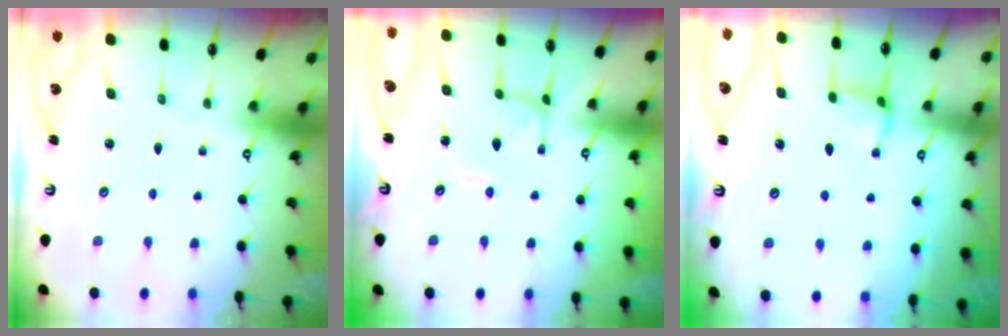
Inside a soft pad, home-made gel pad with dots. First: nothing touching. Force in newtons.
{"total": 2.1, "press": 2.1, "slide": 0.1}
{"total": 2.0, "press": 1.9, "slide": 0.7}